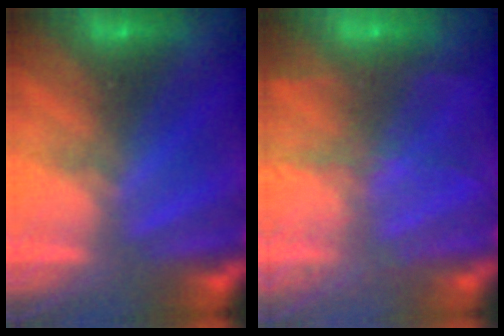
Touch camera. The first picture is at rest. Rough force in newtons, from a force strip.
{"total": 8.0}